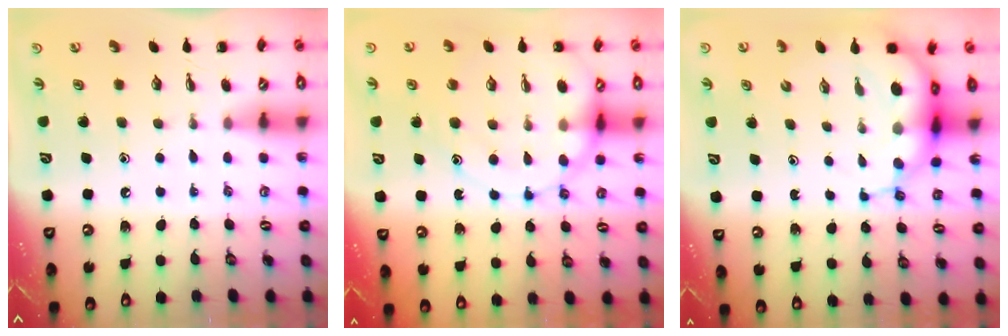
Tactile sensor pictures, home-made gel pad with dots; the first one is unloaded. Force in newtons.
{"total": 15.2, "press": 15.1, "slide": 2.0}
{"total": 9.3, "press": 8.9, "slide": 2.8}